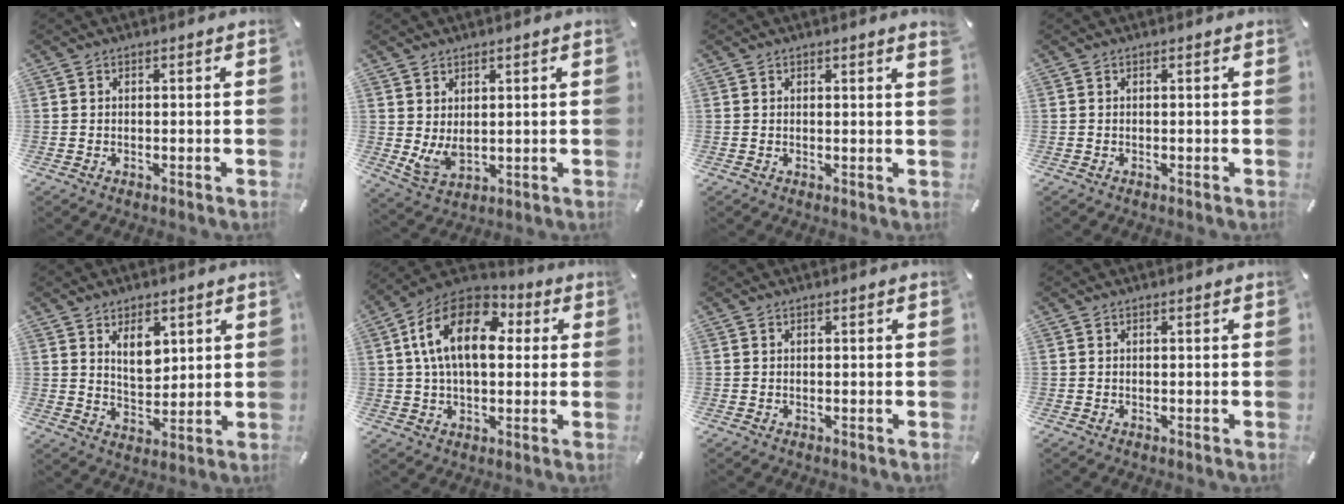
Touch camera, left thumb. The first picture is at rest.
{"total": 5.0, "force": [1.9, 3.7, 2.9], "torque": [-0.069, -0.016, 0.035]}
{"total": 0.6, "force": [0.5, -0.1, 0.1], "torque": [-0.002, -0.002, 0.010]}
{"total": 0.0}
{"total": 7.1, "force": [3.8, 4.4, 4.2], "torque": [-0.066, -0.010, 0.065]}
{"total": 16.2, "force": [4.0, 10.1, 12.0], "torque": [-0.226, 0.001, 0.065]}
{"total": 0.0}
{"total": 0.0}